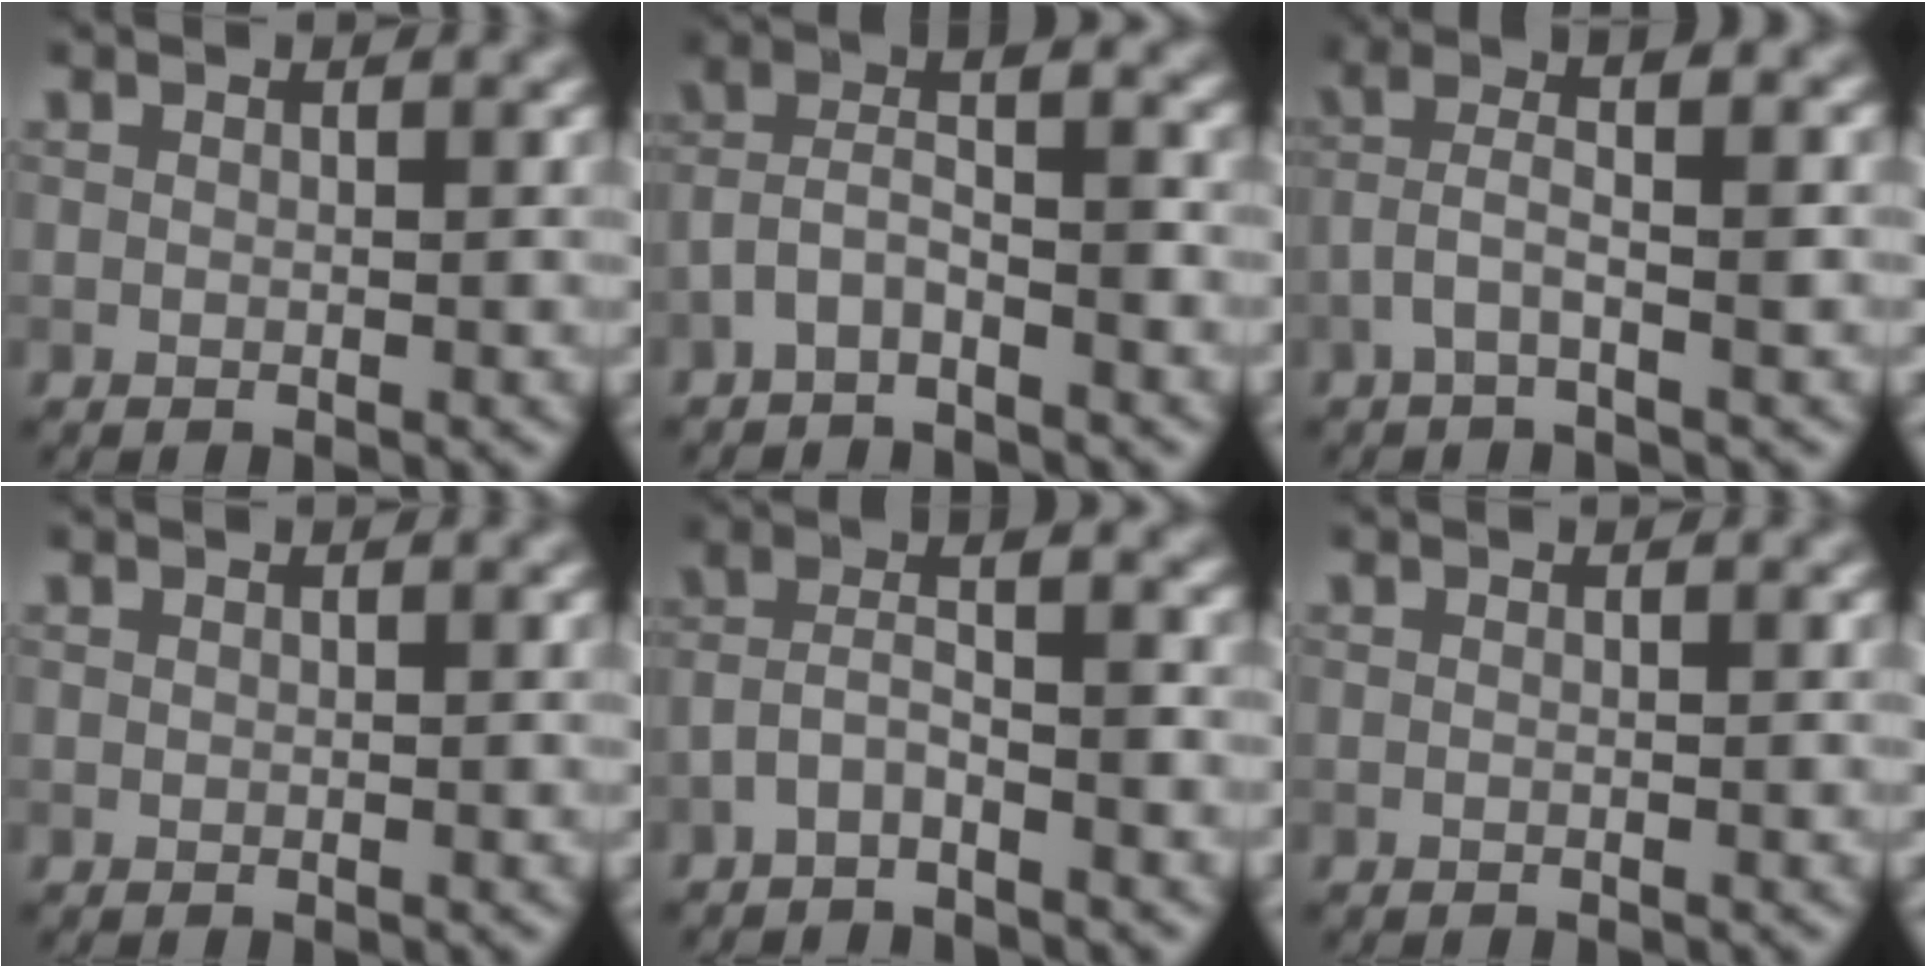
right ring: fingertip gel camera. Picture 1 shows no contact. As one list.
[{"total": 3.9, "force": [-1.8, 1.4, 3.1], "torque": [-0.065, 0.018, -0.044]}, {"total": 4.0, "force": [-0.6, 0.8, 3.8], "torque": [-0.082, 0.021, -0.019]}, {"total": 0.0}, {"total": 3.5, "force": [-1.7, 1.2, 2.8], "torque": [-0.061, 0.014, -0.040]}, {"total": 0.0}]